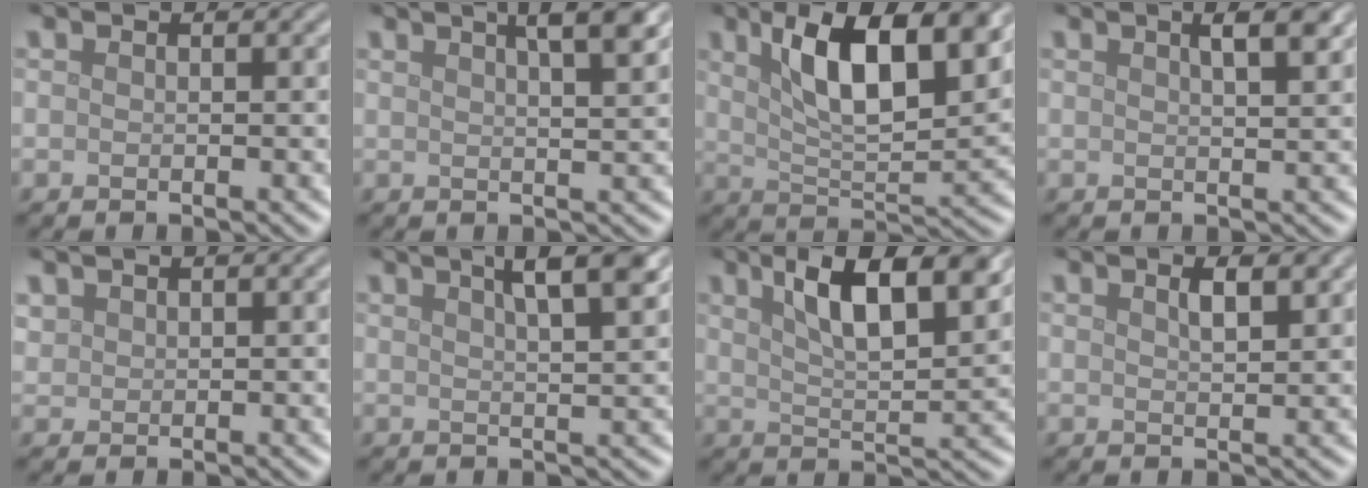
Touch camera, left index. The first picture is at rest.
{"total": 6.3, "force": [3.7, 2.1, 4.6], "torque": [-0.032, 0.038, 0.025]}
{"total": 9.7, "force": [4.0, 3.5, 8.1], "torque": [-0.128, 0.003, 0.065]}
{"total": 3.9, "force": [2.1, 1.4, 3.0], "torque": [-0.017, 0.016, 0.011]}
{"total": 1.3, "force": [1.0, 0.8, 0.2], "torque": [-0.006, 0.003, 0.023]}
{"total": 6.0, "force": [3.5, 1.7, 4.6], "torque": [-0.040, 0.028, 0.027]}
{"total": 8.6, "force": [4.6, 2.7, 6.7], "torque": [-0.107, 0.011, 0.074]}
{"total": 2.1, "force": [1.2, 0.6, 1.6], "torque": [-0.022, 0.003, 0.022]}